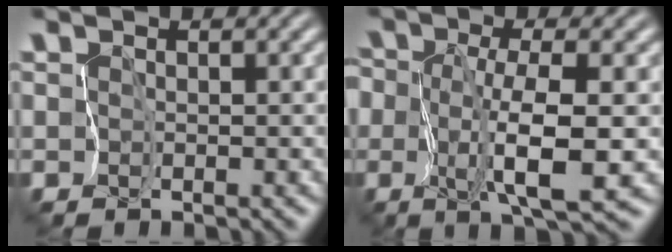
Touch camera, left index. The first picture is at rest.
{"total": 5.1, "force": [-0.3, 1.3, 4.9], "torque": [-0.102, -0.003, -0.010]}